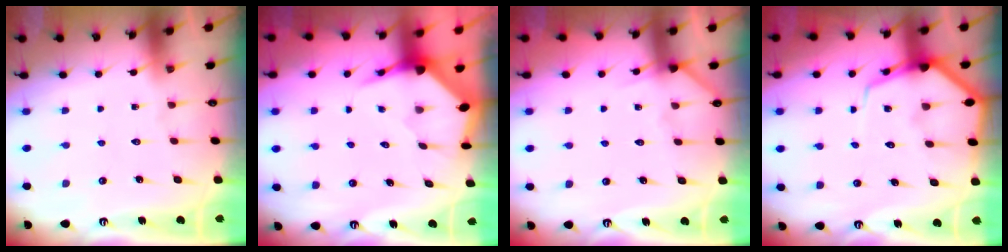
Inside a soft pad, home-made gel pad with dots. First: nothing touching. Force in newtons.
{"total": 3.6, "press": 3.6, "slide": 0.5}
{"total": 5.1, "press": 5.1, "slide": 0.5}
{"total": 7.9, "press": 7.8, "slide": 0.5}